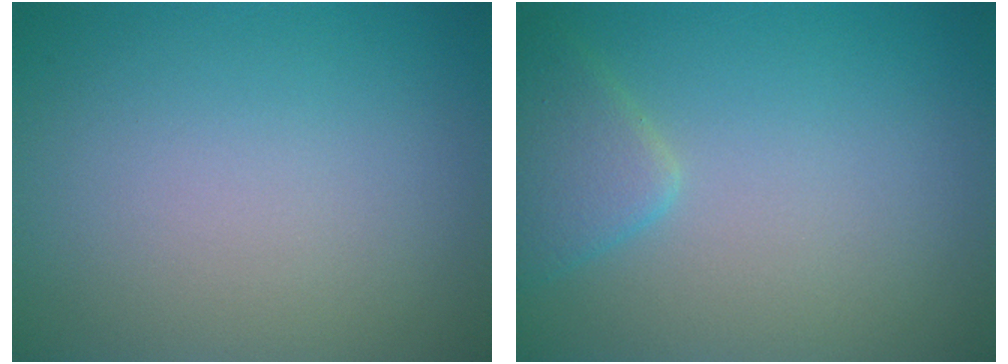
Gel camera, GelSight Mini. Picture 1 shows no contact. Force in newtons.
{"total": 2.5, "press": 2.5, "slide": 0.2}